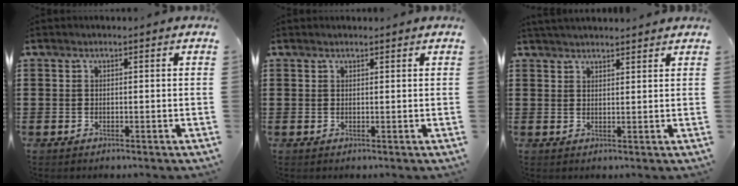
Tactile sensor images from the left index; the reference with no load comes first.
{"total": 0.7, "force": [0.7, 0.1, 0.2], "torque": [-0.005, 0.001, 0.013]}
{"total": 2.5, "force": [2.5, 0.1, 0.3], "torque": [-0.012, -0.001, 0.048]}